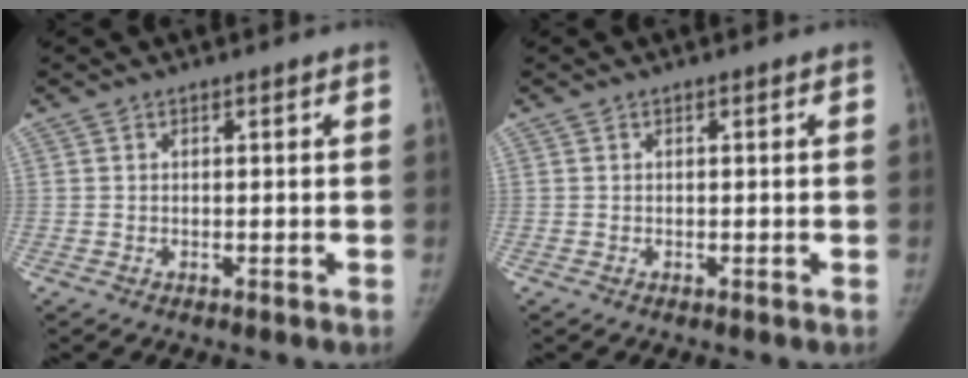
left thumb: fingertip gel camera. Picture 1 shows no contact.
{"total": 0.0}